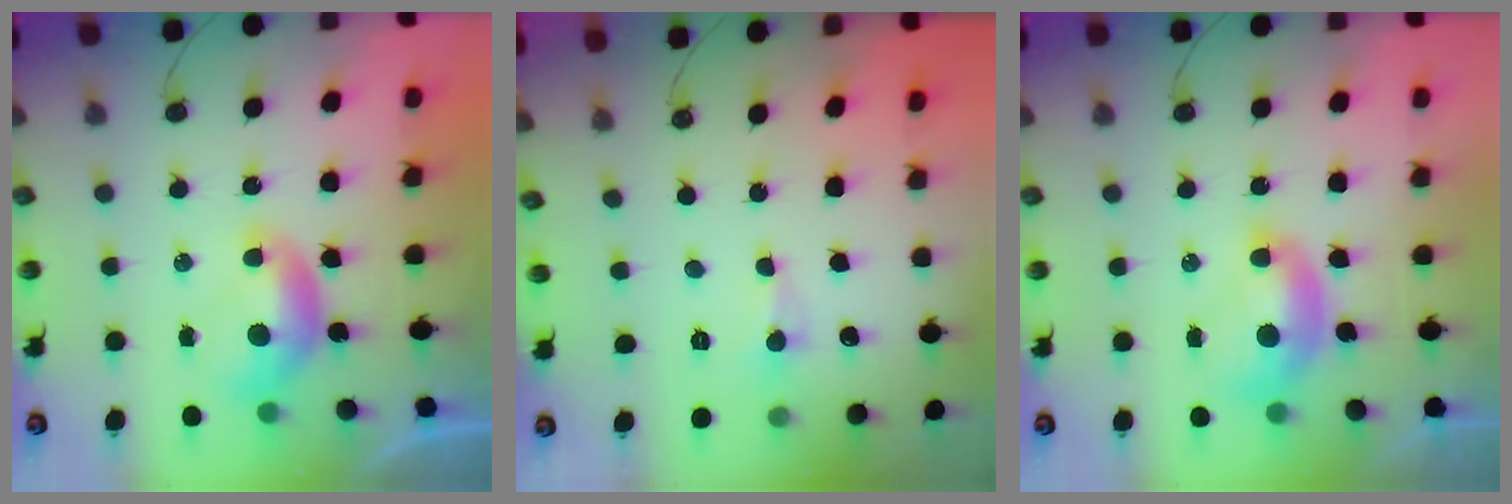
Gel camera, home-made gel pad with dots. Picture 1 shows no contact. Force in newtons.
{"total": 0.6, "press": 0.5, "slide": 0.3}
{"total": 2.3, "press": 2.3, "slide": 0.3}